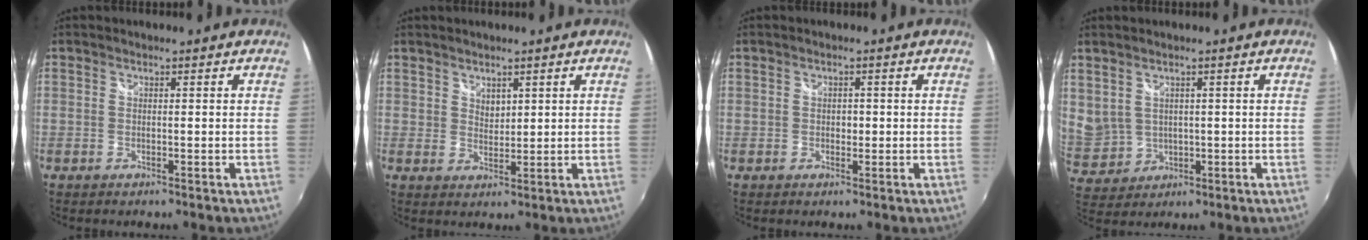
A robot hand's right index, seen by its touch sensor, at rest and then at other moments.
{"total": 2.6, "force": [1.8, 1.6, 0.9], "torque": [-0.008, 0.000, 0.034]}
{"total": 1.2, "force": [-0.1, 1.0, 0.5], "torque": [-0.005, 0.000, -0.001]}
{"total": 8.4, "force": [3.3, 6.9, 3.6], "torque": [-0.091, 0.005, 0.091]}